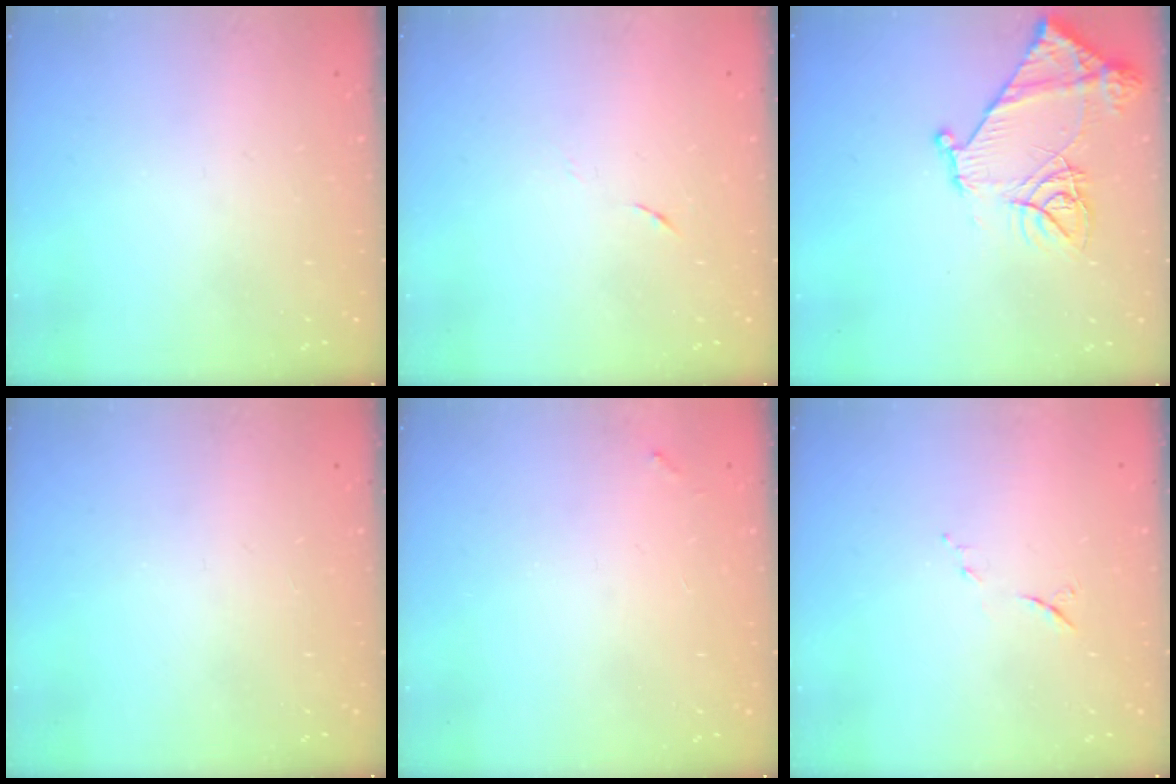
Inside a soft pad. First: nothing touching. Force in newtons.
{"total": 3.9, "press": 3.5, "slide": 1.6}
{"total": 14.8, "press": 14.7, "slide": 1.6}
{"total": 0.0}
{"total": 3.7, "press": 3.7, "slide": 0.2}
{"total": 6.4, "press": 6.3, "slide": 1.3}